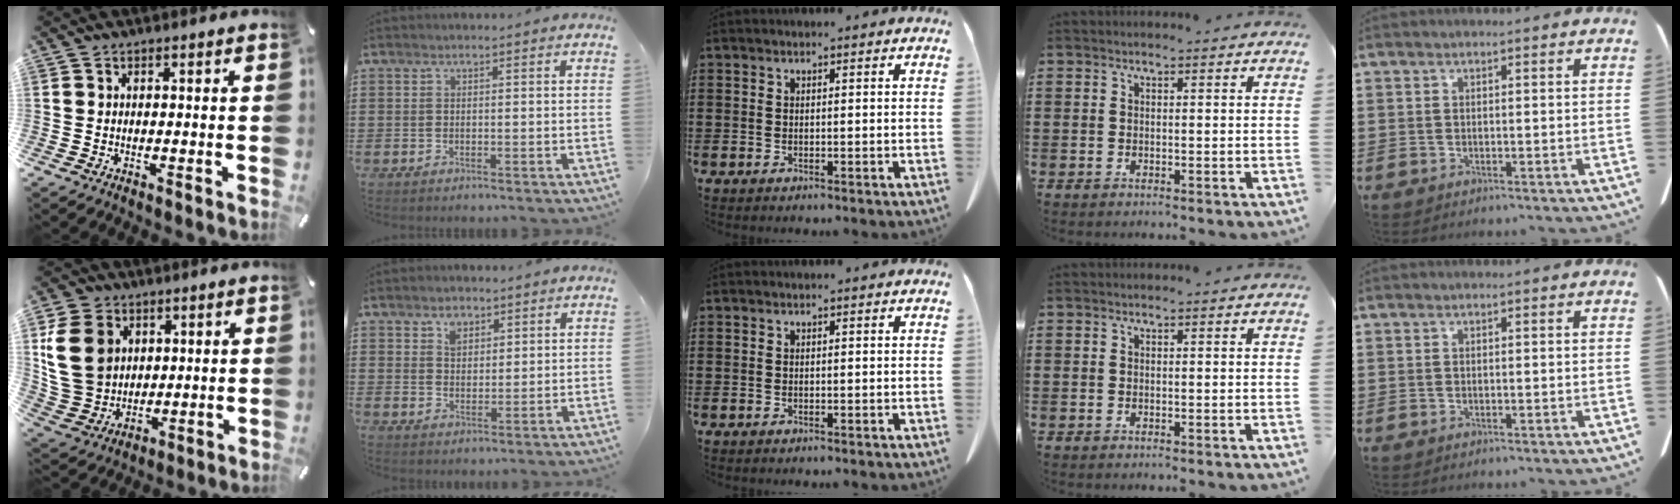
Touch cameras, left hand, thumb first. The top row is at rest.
{"thumb": {"total": 14.4, "force": [4.1, 12.1, 6.7], "torque": [-0.168, -0.003, 0.080]}, "index": {"total": 3.3, "force": [2.3, 2.2, 1.0], "torque": [-0.009, -0.002, 0.039]}}